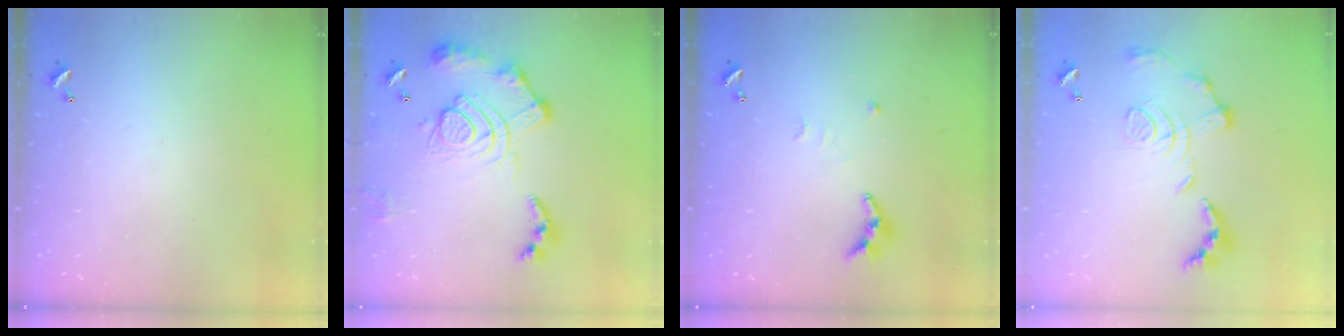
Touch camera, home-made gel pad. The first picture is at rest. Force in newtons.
{"total": 17.1, "press": 17.0, "slide": 1.6}
{"total": 7.9, "press": 7.9, "slide": 0.2}
{"total": 1.5, "press": 0.8, "slide": 1.3}